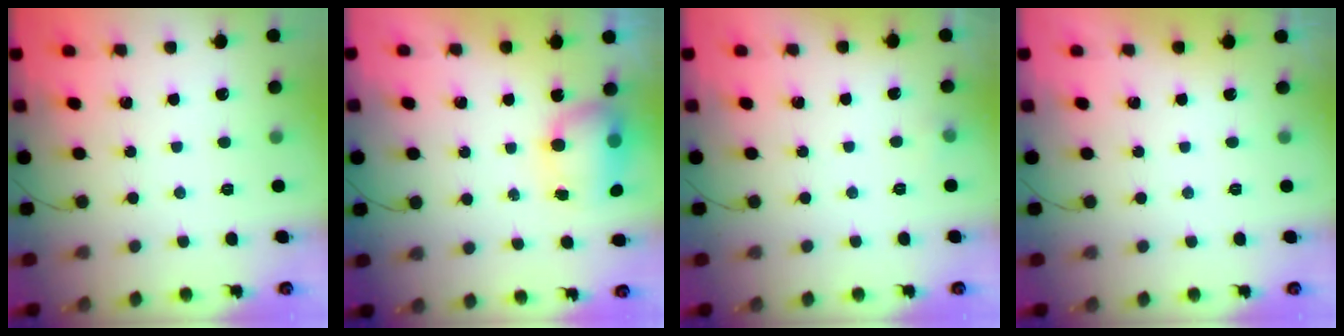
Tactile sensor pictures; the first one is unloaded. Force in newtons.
{"total": 7.2, "press": 7.1, "slide": 1.4}
{"total": 3.1, "press": 2.8, "slide": 1.4}
{"total": 0.0}